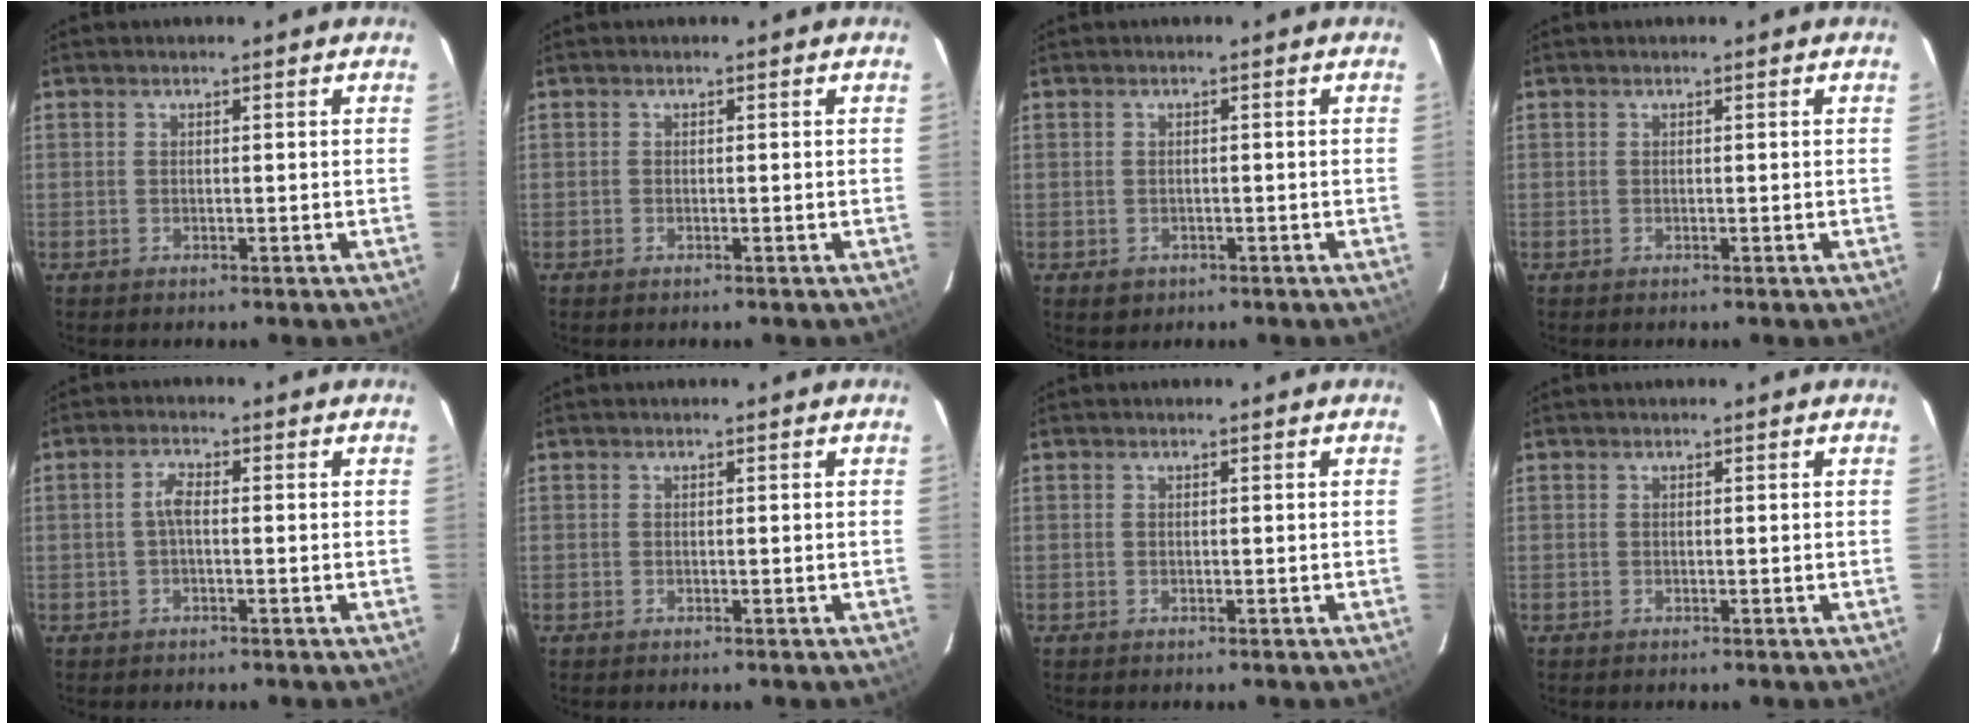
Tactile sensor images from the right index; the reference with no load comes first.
{"total": 0.0}
{"total": 2.1, "force": [-0.8, 1.9, 0.7], "torque": [-0.015, 0.000, -0.003]}
{"total": 0.0}
{"total": 2.3, "force": [-0.3, 0.8, 2.1], "torque": [-0.046, 0.008, -0.006]}
{"total": 0.0}
{"total": 0.0}
{"total": 0.0}